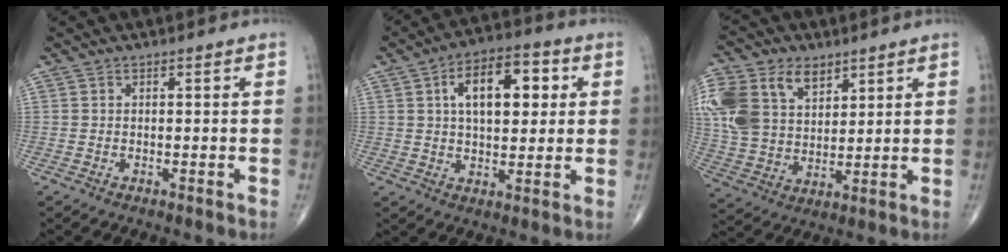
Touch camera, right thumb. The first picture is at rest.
{"total": 13.4, "force": [3.5, 7.1, 10.8], "torque": [-0.142, 0.011, 0.051]}
{"total": 19.9, "force": [8.5, 13.6, 11.8], "torque": [-0.274, 0.007, 0.166]}